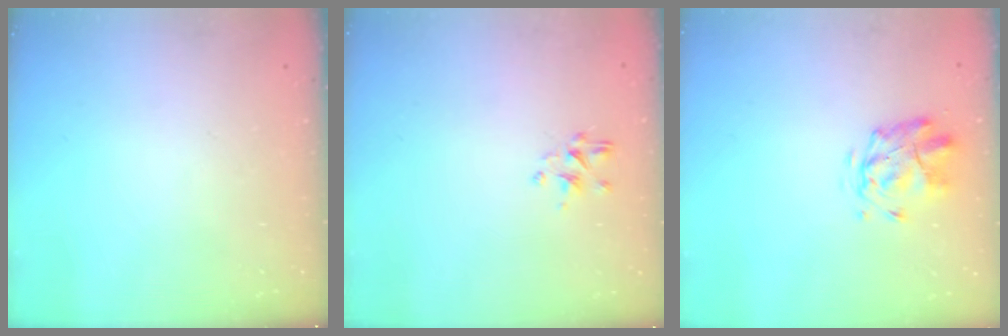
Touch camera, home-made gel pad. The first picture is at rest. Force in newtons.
{"total": 1.8, "press": 1.7, "slide": 0.7}
{"total": 2.7, "press": 2.3, "slide": 1.3}